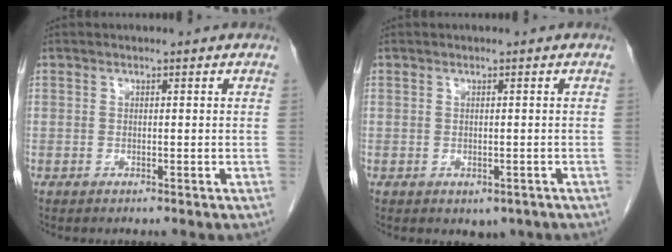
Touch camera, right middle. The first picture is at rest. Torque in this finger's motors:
{"motor_torque": [0.01, 0.00, 0.01, 0.01]}